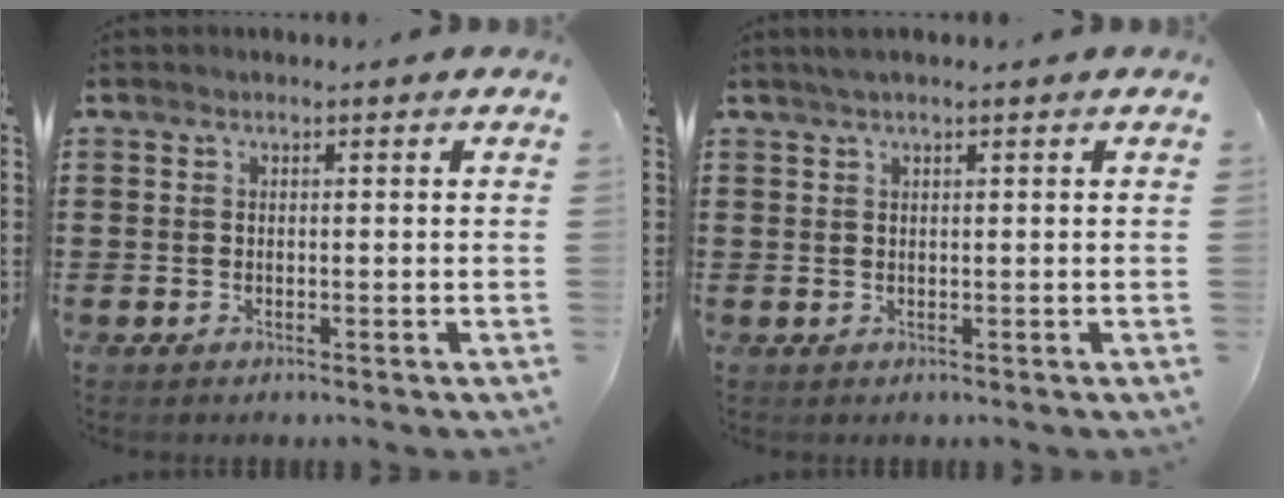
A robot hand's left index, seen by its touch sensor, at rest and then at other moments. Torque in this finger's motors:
{"motor_torque": [0.14, 0.15, 0.07, 0.01]}